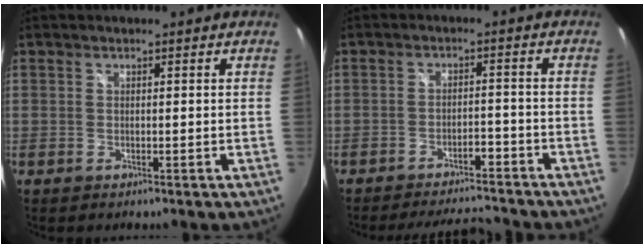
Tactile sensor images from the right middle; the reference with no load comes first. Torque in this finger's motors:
{"motor_torque": [0.17, -0.28, 0.03, 0.02]}